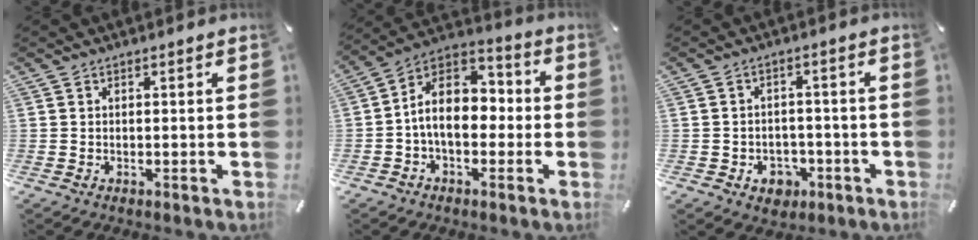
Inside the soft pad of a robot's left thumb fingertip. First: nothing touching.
{"total": 11.0, "force": [-1.8, 8.0, 7.3], "torque": [-0.139, 0.011, -0.036]}
{"total": 5.3, "force": [-2.2, 4.5, 1.9], "torque": [-0.022, 0.008, -0.039]}